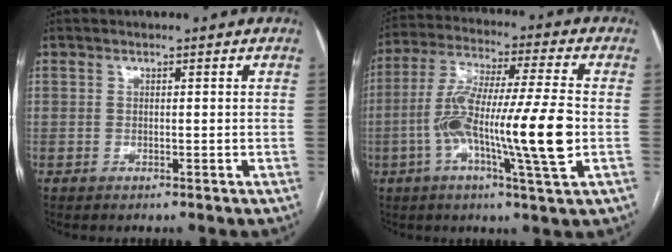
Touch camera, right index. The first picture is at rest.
{"total": 16.5, "force": [-3.1, 0.4, 16.2], "torque": [-0.302, 0.001, -0.059]}